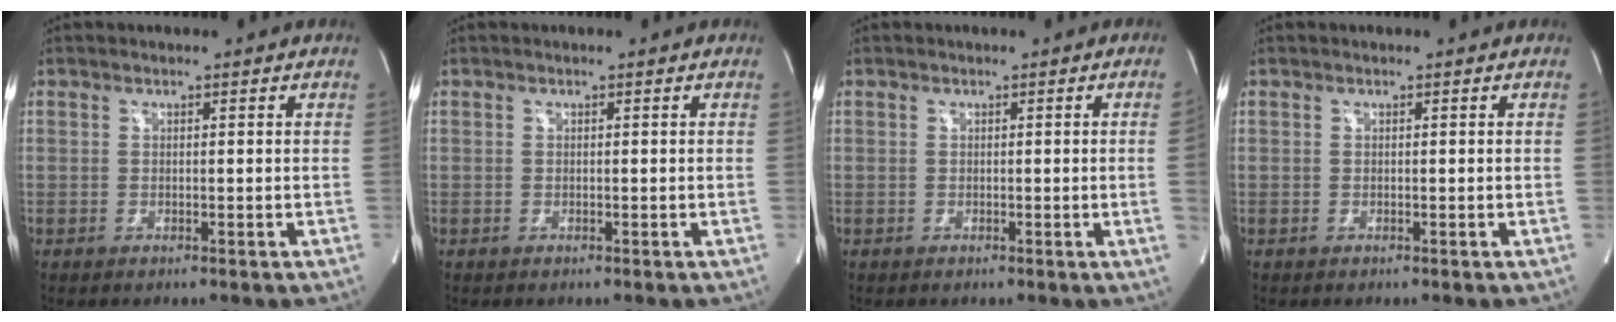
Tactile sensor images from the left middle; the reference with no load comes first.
{"total": 0.0}
{"total": 1.7, "force": [-0.1, -0.8, 1.5], "torque": [-0.017, -0.001, 0.000]}
{"total": 1.4, "force": [0.0, 0.5, -1.3], "torque": [0.013, 0.002, 0.000]}